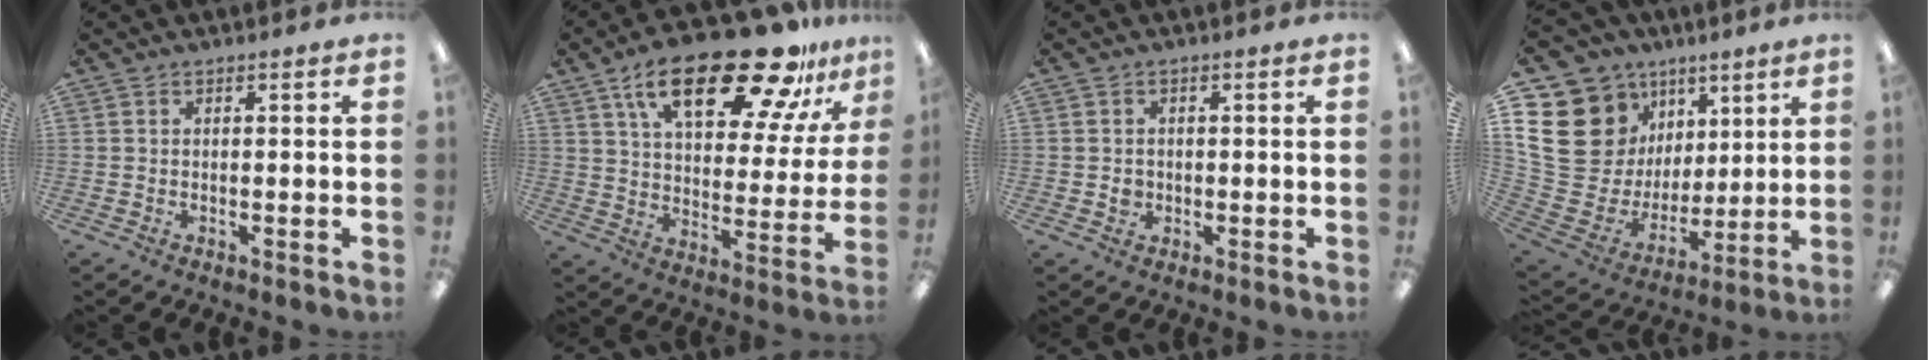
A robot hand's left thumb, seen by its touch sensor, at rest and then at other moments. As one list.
[{"total": 25.3, "force": [16.1, 9.8, 16.9], "torque": [-0.260, -0.085, 0.265]}, {"total": 2.4, "force": [-0.2, 2.2, 0.8], "torque": [-0.007, 0.001, -0.008]}, {"total": 22.4, "force": [7.6, 18.5, 10.0], "torque": [-0.200, -0.055, 0.175]}]